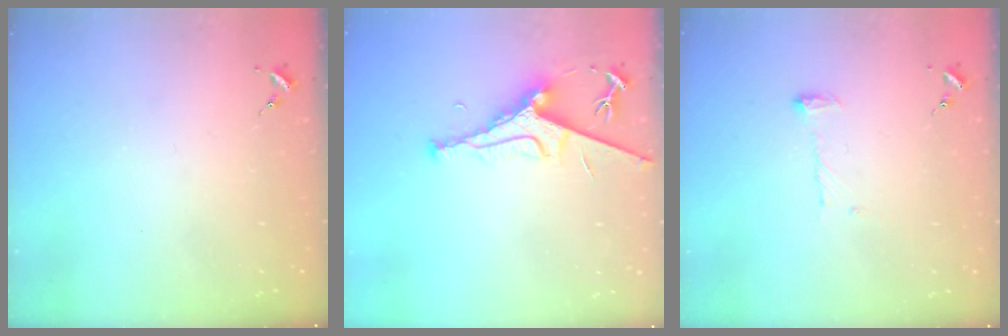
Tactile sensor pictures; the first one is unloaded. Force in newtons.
{"total": 8.0, "press": 8.0, "slide": 1.0}
{"total": 6.6, "press": 6.6, "slide": 0.3}